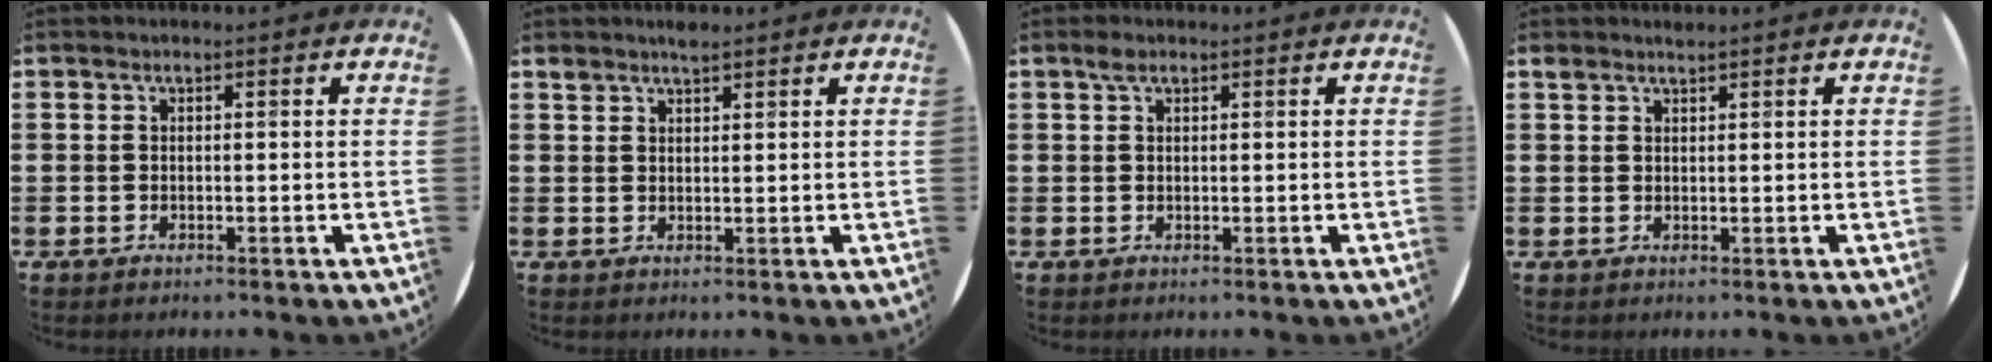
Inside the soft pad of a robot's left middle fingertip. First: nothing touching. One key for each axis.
{"total": 1.7, "fx": 1.6, "fy": 0.3, "fz": 0.3, "tx": -0.010, "ty": 0.001, "tz": 0.031}
{"total": 1.2, "fx": 0.8, "fy": 0.7, "fz": 0.7, "tx": -0.007, "ty": 0.003, "tz": 0.012}
{"total": 1.0, "fx": 1.0, "fy": 0.0, "fz": -0.1, "tx": 0.000, "ty": 0.001, "tz": 0.019}